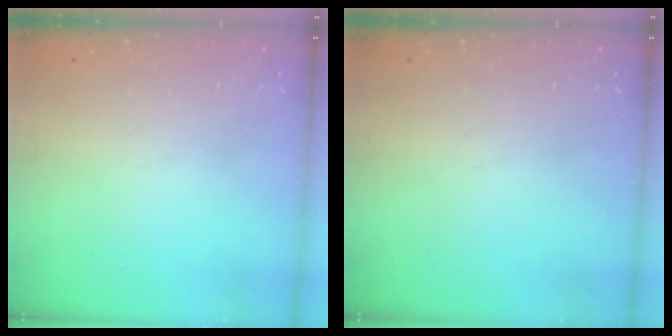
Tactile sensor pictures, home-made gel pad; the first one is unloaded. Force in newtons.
{"total": 0.0}